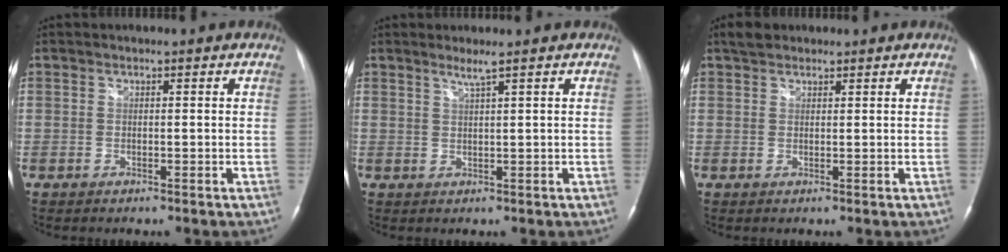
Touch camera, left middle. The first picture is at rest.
{"total": 1.7, "force": [1.2, -0.6, 1.0], "torque": [-0.028, -0.006, 0.026]}
{"total": 2.3, "force": [1.9, 1.2, 0.6], "torque": [-0.015, 0.014, 0.031]}